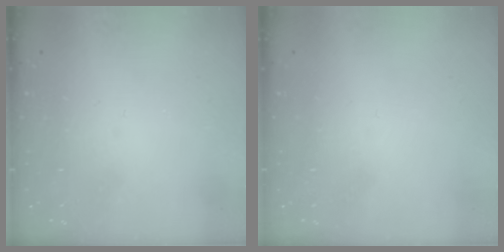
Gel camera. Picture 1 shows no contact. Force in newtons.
{"total": 1.5, "press": 1.5, "slide": 0.1}